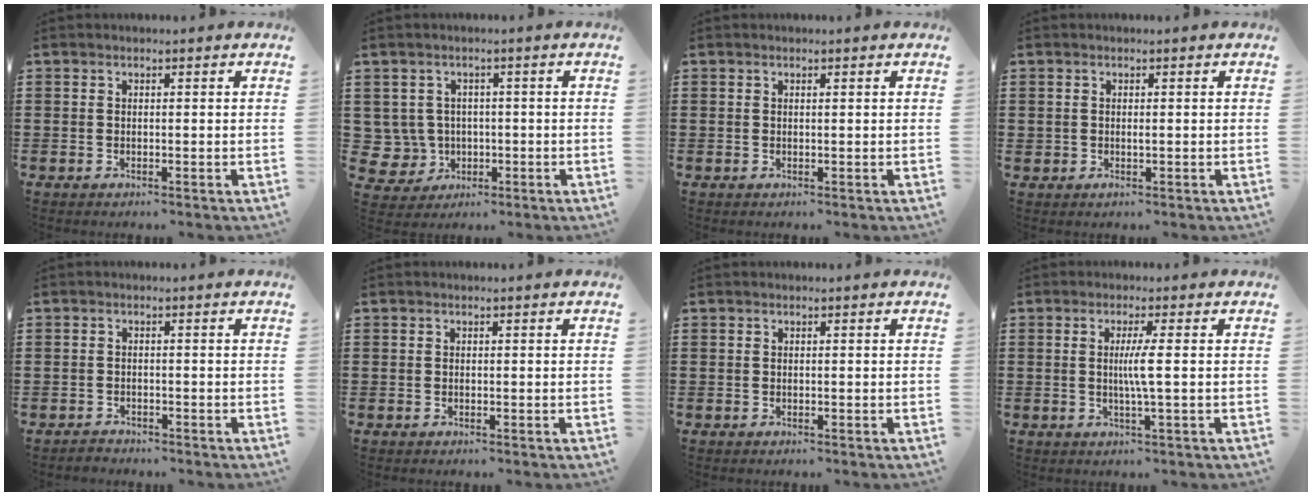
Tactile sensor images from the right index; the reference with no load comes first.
{"total": 4.2, "force": [-0.1, 4.1, 0.7], "torque": [-0.049, 0.003, -0.004]}
{"total": 0.0}
{"total": 0.6, "force": [0.0, 0.4, 0.4], "torque": [-0.011, -0.001, 0.000]}
{"total": 1.2, "force": [-1.1, 0.5, -0.1], "torque": [-0.001, 0.004, -0.026]}
{"total": 0.0}
{"total": 0.0}
{"total": 3.5, "force": [0.1, -0.4, 3.5], "torque": [-0.065, -0.008, -0.002]}